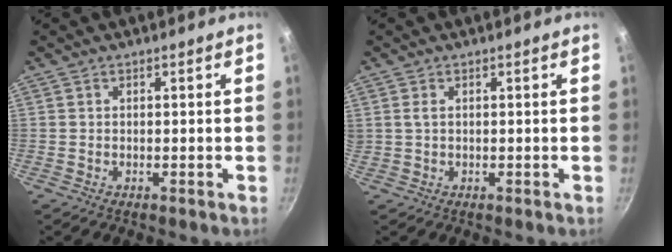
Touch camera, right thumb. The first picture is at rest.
{"total": 1.1, "force": [0.3, 0.4, 1.0], "torque": [-0.021, 0.002, 0.009]}